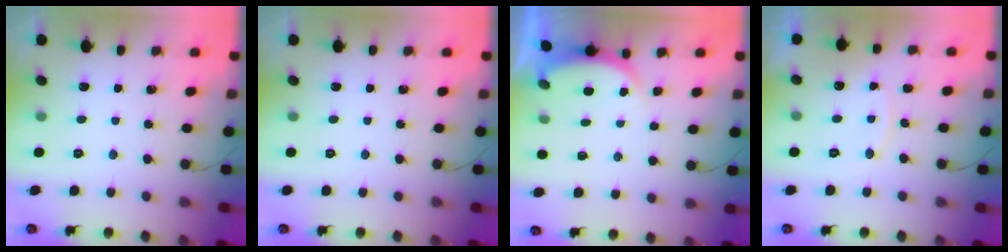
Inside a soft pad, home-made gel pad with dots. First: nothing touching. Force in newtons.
{"total": 0.0}
{"total": 3.0, "press": 2.9, "slide": 0.6}
{"total": 7.6, "press": 7.6, "slide": 0.3}